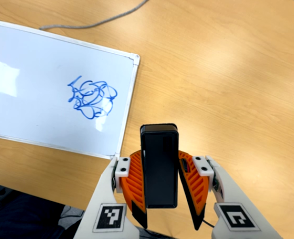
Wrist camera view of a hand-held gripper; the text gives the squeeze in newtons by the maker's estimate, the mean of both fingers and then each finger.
{"total": 6.5, "left": 6.1, "right": 6.8}